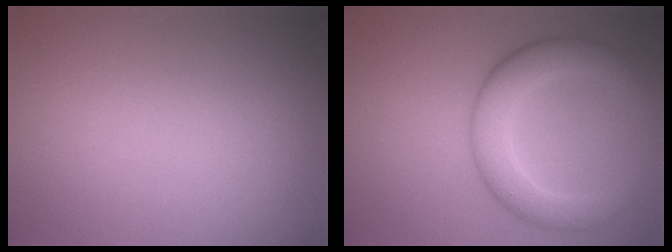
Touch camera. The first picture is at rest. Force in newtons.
{"total": 5.1, "press": 5.1, "slide": 0.0}